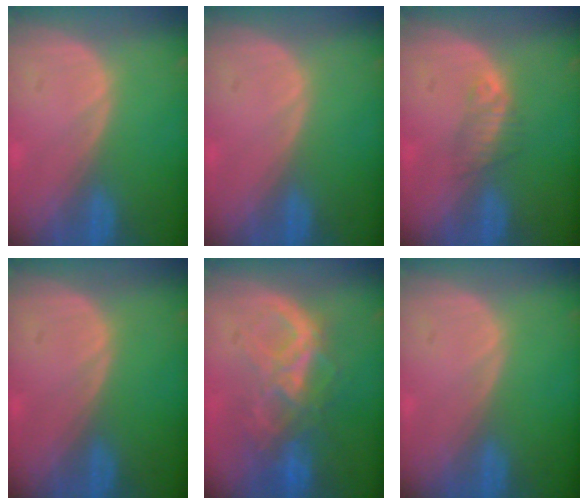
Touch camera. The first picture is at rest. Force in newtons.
{"total": 0.0}
{"total": 2.3, "press": 2.1, "slide": 0.8}
{"total": 0.0}
{"total": 8.6, "press": 7.5, "slide": 4.2}
{"total": 0.0}